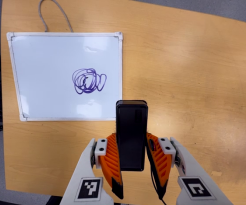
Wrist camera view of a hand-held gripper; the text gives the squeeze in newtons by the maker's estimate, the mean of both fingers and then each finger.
{"total": 5.2, "left": 3.6, "right": 6.8}